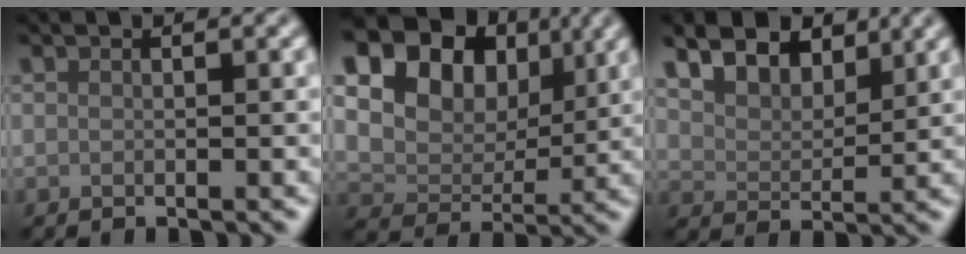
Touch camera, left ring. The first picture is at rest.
{"total": 19.2, "force": [8.9, 14.4, 9.0], "torque": [-0.205, 0.034, 0.156]}
{"total": 6.5, "force": [4.4, 3.6, 3.0], "torque": [-0.074, 0.008, 0.065]}